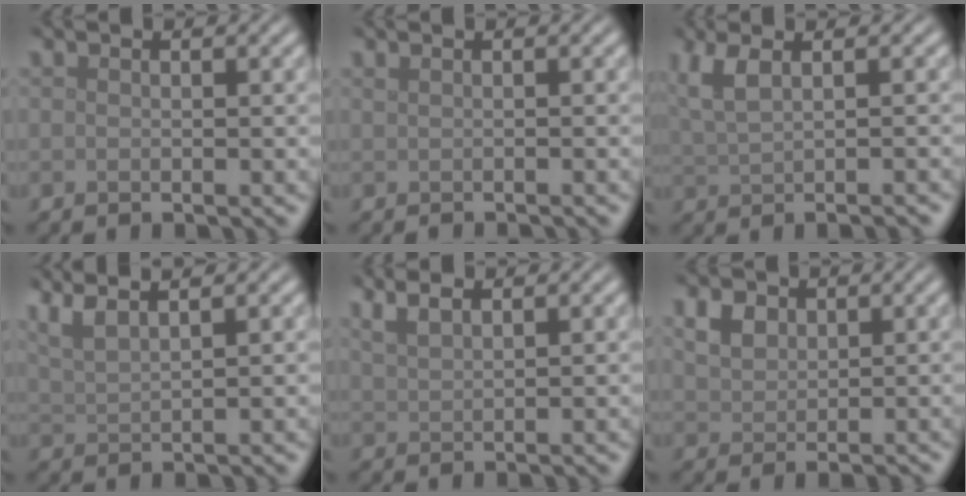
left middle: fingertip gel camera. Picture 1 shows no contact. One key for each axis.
{"total": 0.6, "fx": -0.5, "fy": 0.2, "fz": 0.4, "tx": -0.003, "ty": -0.004, "tz": -0.010}
{"total": 4.3, "fx": 1.1, "fy": 1.7, "fz": 3.8, "tx": -0.052, "ty": 0.011, "tz": 0.023}
{"total": 3.6, "fx": 2.8, "fy": 0.9, "fz": 2.2, "tx": -0.044, "ty": 0.018, "tz": 0.050}
{"total": 2.3, "fx": 1.7, "fy": 0.7, "fz": 1.3, "tx": -0.021, "ty": 0.008, "tz": 0.033}
{"total": 2.6, "fx": 1.2, "fy": 1.8, "fz": 1.4, "tx": -0.029, "ty": 0.003, "tz": 0.021}